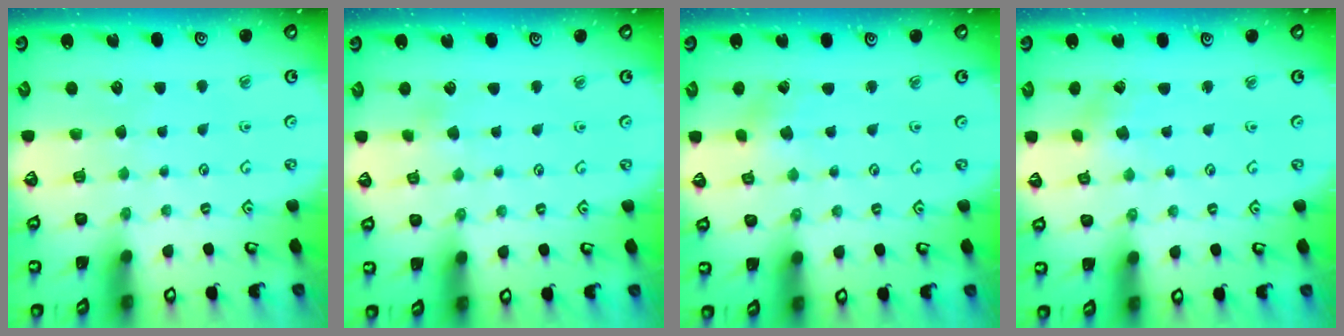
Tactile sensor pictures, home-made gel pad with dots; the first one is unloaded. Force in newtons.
{"total": 1.7, "press": 1.7, "slide": 0.1}
{"total": 0.5, "press": 0.5, "slide": 0.1}
{"total": 0.5, "press": 0.5, "slide": 0.1}